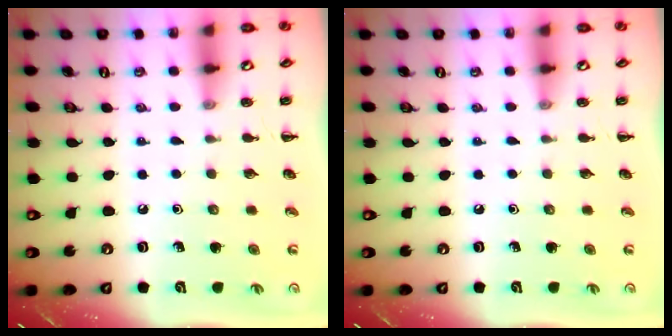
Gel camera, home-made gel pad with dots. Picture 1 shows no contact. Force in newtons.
{"total": 0.0}